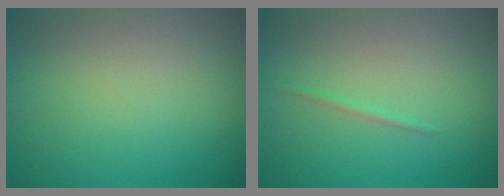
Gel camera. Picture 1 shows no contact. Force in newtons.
{"total": 0.6, "press": 0.6, "slide": 0.1}